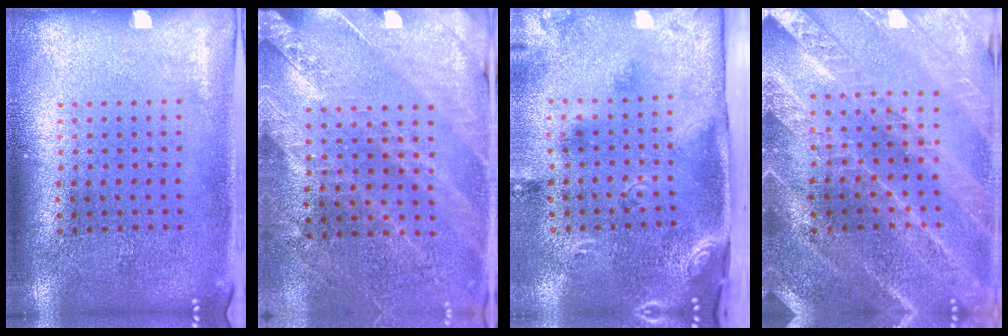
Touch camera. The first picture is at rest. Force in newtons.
{"total": 2.4, "press": 2.4, "slide": 0.6}
{"total": 3.0, "press": 1.8, "slide": 2.3}
{"total": 2.4, "press": 2.4, "slide": 0.4}